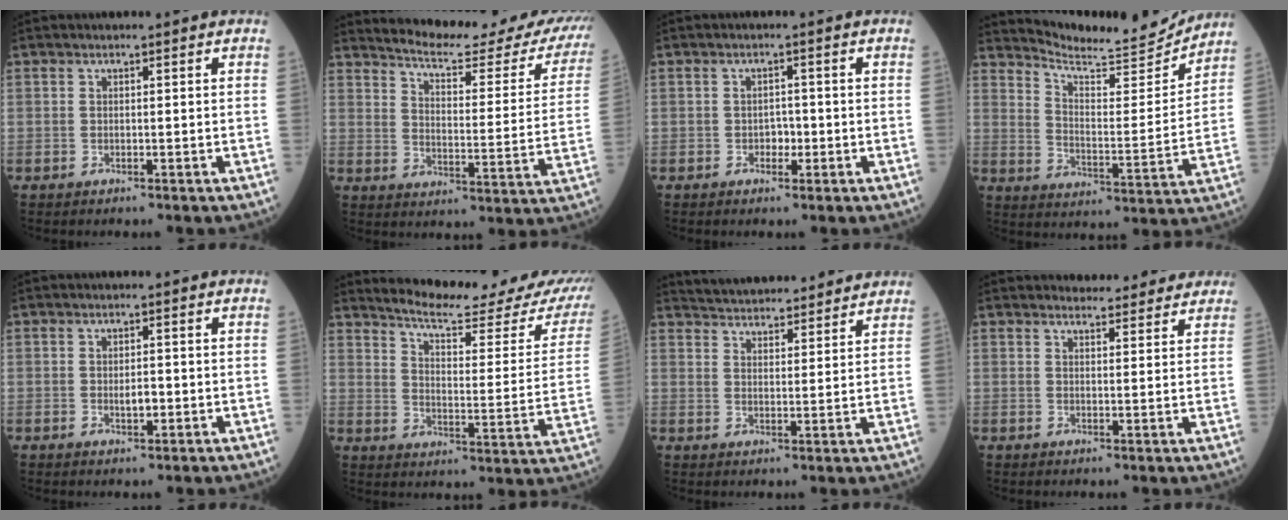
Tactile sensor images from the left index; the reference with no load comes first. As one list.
[{"total": 24.2, "force": [22.3, 2.8, 8.8], "torque": [-0.119, -0.076, 0.271]}, {"total": 1.8, "force": [-0.6, 1.2, 1.2], "torque": [-0.013, 0.005, -0.008]}, {"total": 14.7, "force": [14.4, 0.9, 2.3], "torque": [-0.044, -0.037, 0.209]}, {"total": 2.0, "force": [-0.3, 0.8, 1.8], "torque": [-0.032, 0.000, -0.002]}, {"total": 22.1, "force": [20.3, 1.6, 8.5], "torque": [-0.112, -0.075, 0.254]}, {"total": 15.0, "force": [14.2, 2.4, 4.2], "torque": [-0.064, 0.031, 0.205]}, {"total": 10.3, "force": [9.7, 2.5, 2.4], "torque": [-0.014, 0.011, 0.105]}]